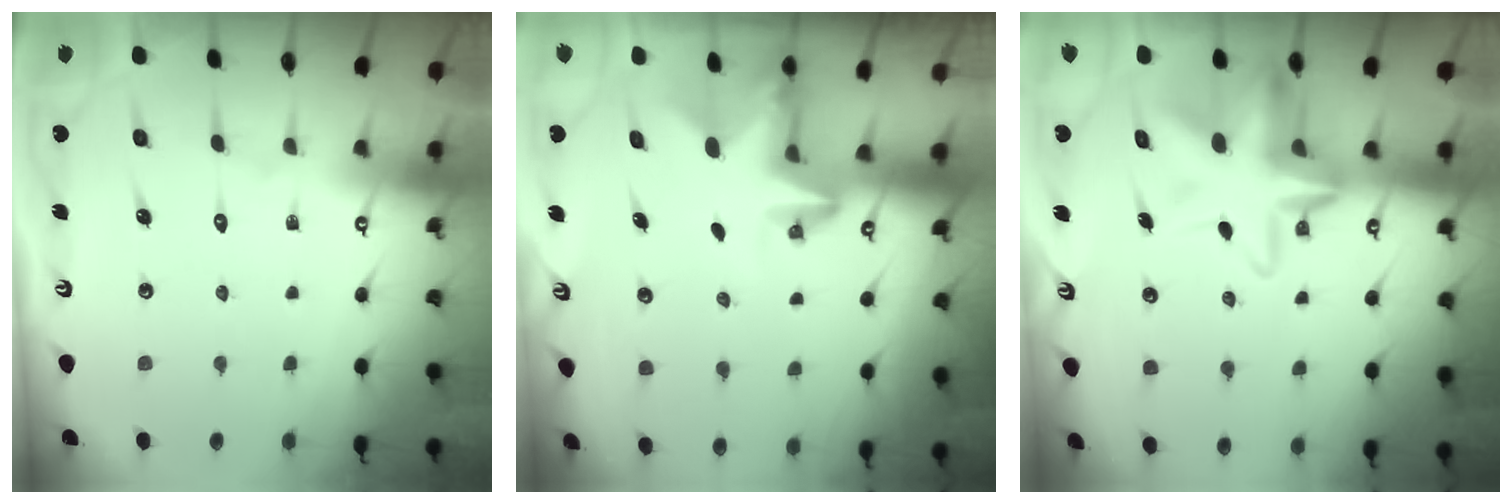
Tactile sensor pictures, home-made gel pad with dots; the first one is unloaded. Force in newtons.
{"total": 2.8, "press": 2.8, "slide": 0.2}
{"total": 12.5, "press": 12.2, "slide": 2.8}